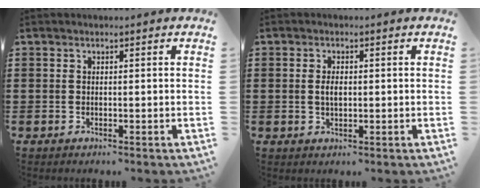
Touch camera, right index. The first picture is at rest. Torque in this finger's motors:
{"motor_torque": [1.05, -0.07, 0.13, 0.08]}